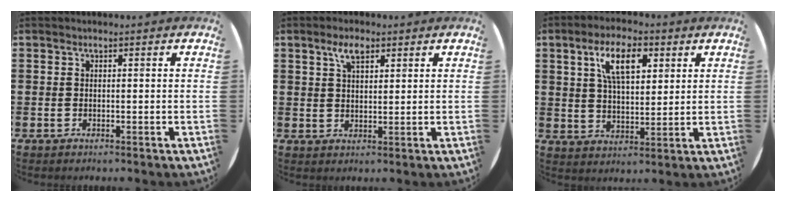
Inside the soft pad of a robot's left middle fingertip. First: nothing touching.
{"total": 3.9, "force": [2.5, 1.6, 2.4], "torque": [-0.047, 0.005, 0.044]}
{"total": 8.7, "force": [4.2, 3.9, 6.5], "torque": [-0.125, 0.009, 0.071]}